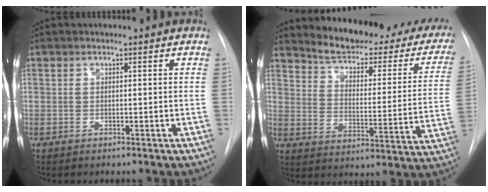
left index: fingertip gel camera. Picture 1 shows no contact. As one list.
[{"total": 23.7, "force": [20.4, 6.3, 10.2], "torque": [-0.123, -0.044, 0.247]}]